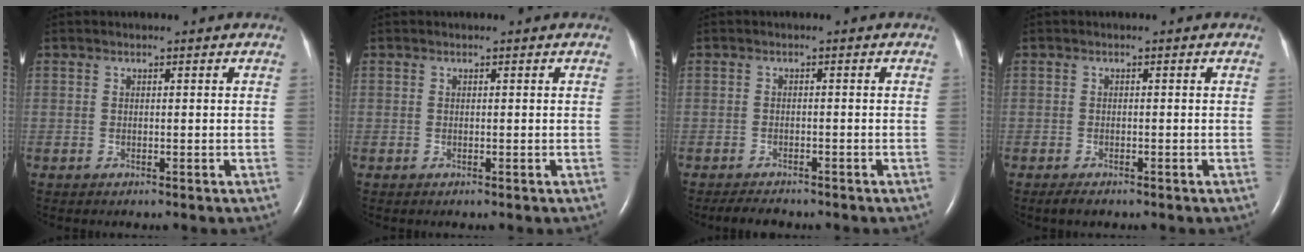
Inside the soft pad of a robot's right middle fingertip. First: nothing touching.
{"total": 0.0}
{"total": 2.8, "force": [-2.5, 0.9, 1.0], "torque": [-0.024, -0.007, -0.034]}
{"total": 1.4, "force": [-1.1, 0.5, 0.8], "torque": [-0.020, -0.003, -0.015]}